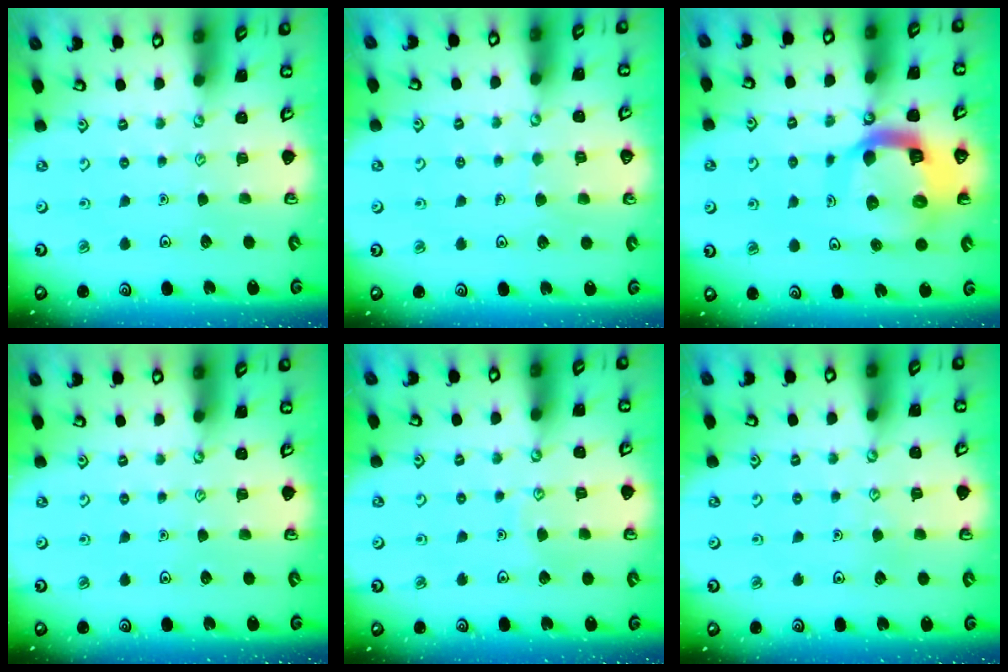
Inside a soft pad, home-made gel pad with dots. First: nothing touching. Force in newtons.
{"total": 4.8, "press": 4.7, "slide": 0.3}
{"total": 14.7, "press": 14.6, "slide": 1.7}
{"total": 0.0}
{"total": 3.4, "press": 3.4, "slide": 0.3}
{"total": 4.0, "press": 4.0, "slide": 0.2}